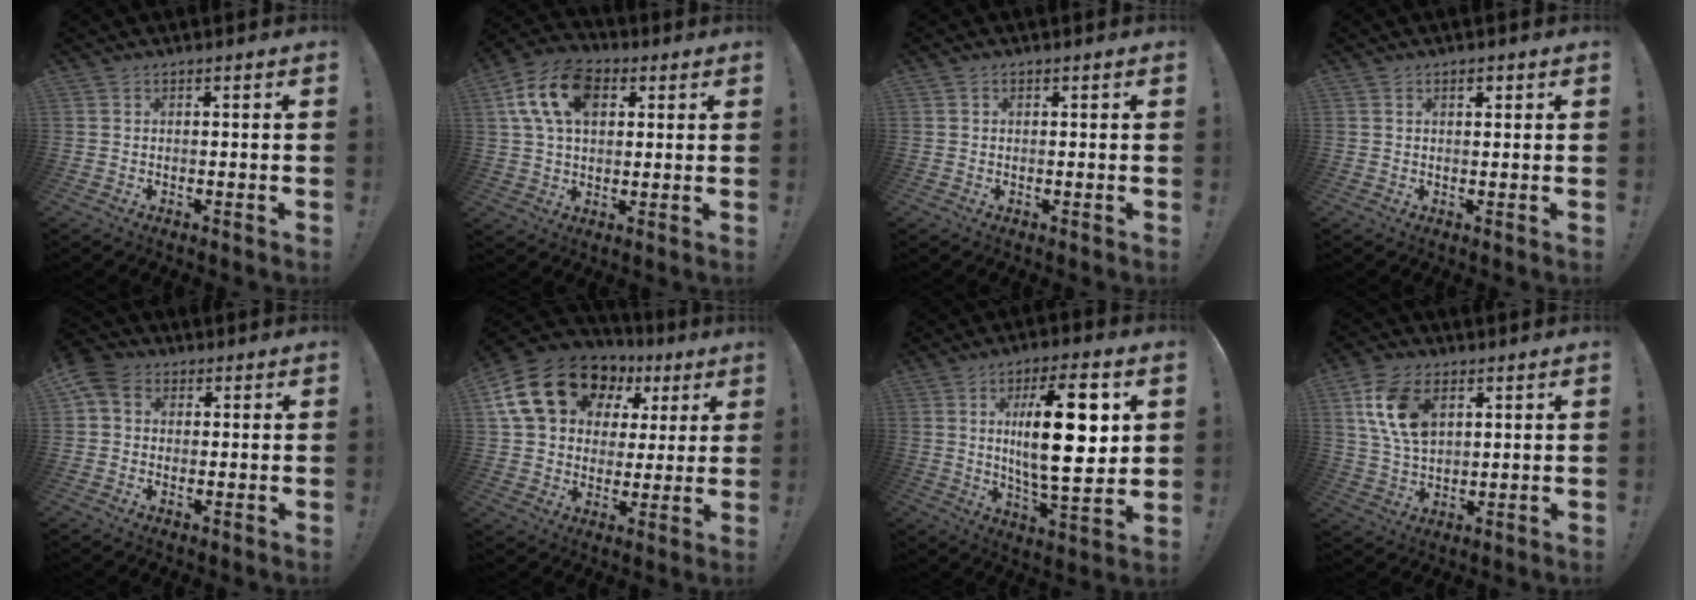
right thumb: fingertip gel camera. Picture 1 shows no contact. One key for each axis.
{"total": 15.4, "fx": 5.2, "fy": 10.2, "fz": 10.3, "tx": -0.182, "ty": 0.000, "tz": 0.096}
{"total": 0.6, "fx": 0.2, "fy": 0.6, "fz": 0.0, "tx": 0.007, "ty": 0.000, "tz": 0.002}
{"total": 1.6, "fx": 0.9, "fy": 0.8, "fz": 1.0, "tx": -0.005, "ty": -0.002, "tz": 0.013}
{"total": 6.7, "fx": 2.1, "fy": 5.5, "fz": 3.2, "tx": -0.065, "ty": 0.000, "tz": 0.045}
{"total": 21.6, "fx": 10.0, "fy": 15.0, "fz": 11.8, "tx": -0.196, "ty": -0.041, "tz": 0.203}
{"total": 21.5, "fx": 4.1, "fy": 6.9, "fz": 19.9, "tx": -0.317, "ty": -0.015, "tz": 0.052}
{"total": 13.7, "fx": 5.2, "fy": 8.6, "fz": 9.2, "tx": -0.177, "ty": -0.005, "tz": 0.098}